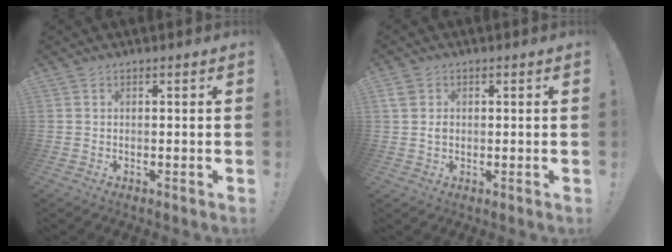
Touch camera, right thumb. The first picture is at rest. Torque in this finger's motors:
{"motor_torque": [-0.21, 0.19, 0.60, -0.05, 0.00]}